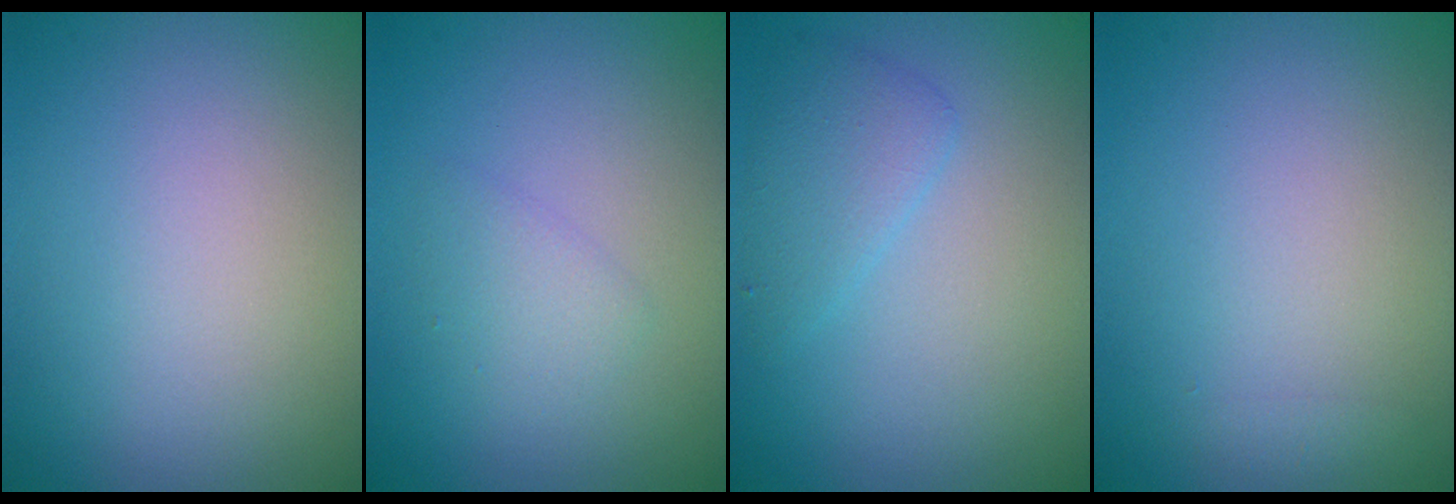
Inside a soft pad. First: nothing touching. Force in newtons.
{"total": 1.4, "press": 1.4, "slide": 0.0}
{"total": 2.1, "press": 2.1, "slide": 0.1}
{"total": 0.6, "press": 0.6, "slide": 0.0}